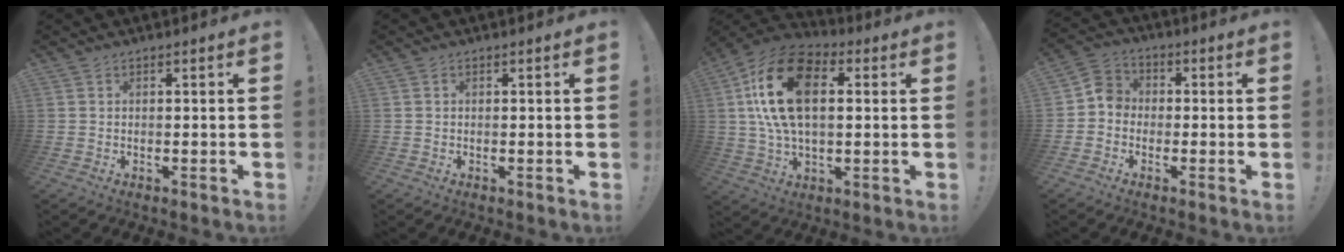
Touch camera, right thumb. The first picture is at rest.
{"total": 0.6, "force": [-0.2, 0.5, -0.1], "torque": [-0.005, 0.004, -0.002]}
{"total": 20.9, "force": [4.7, 12.1, 16.4], "torque": [-0.307, 0.005, 0.078]}
{"total": 5.7, "force": [-2.2, 4.8, 2.1], "torque": [-0.043, 0.027, -0.038]}